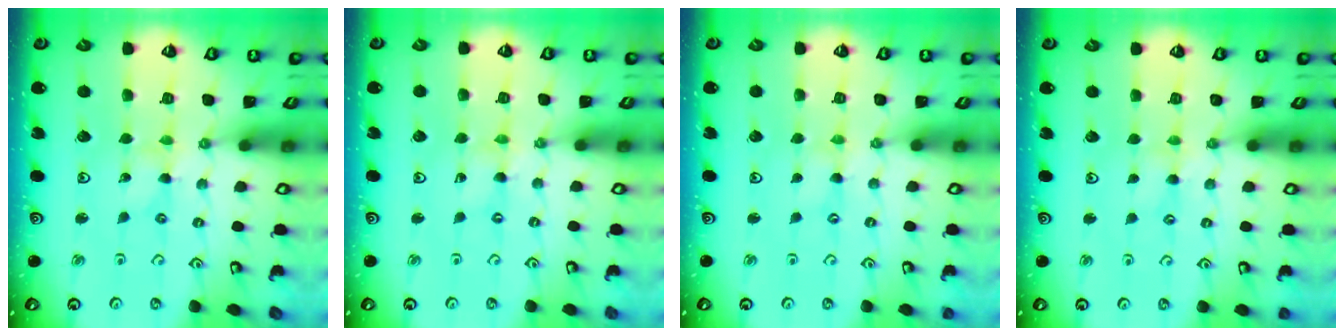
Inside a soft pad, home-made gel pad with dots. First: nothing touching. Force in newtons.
{"total": 0.5, "press": 0.5, "slide": 0.1}
{"total": 0.8, "press": 0.8, "slide": 0.2}
{"total": 2.3, "press": 2.3, "slide": 0.4}